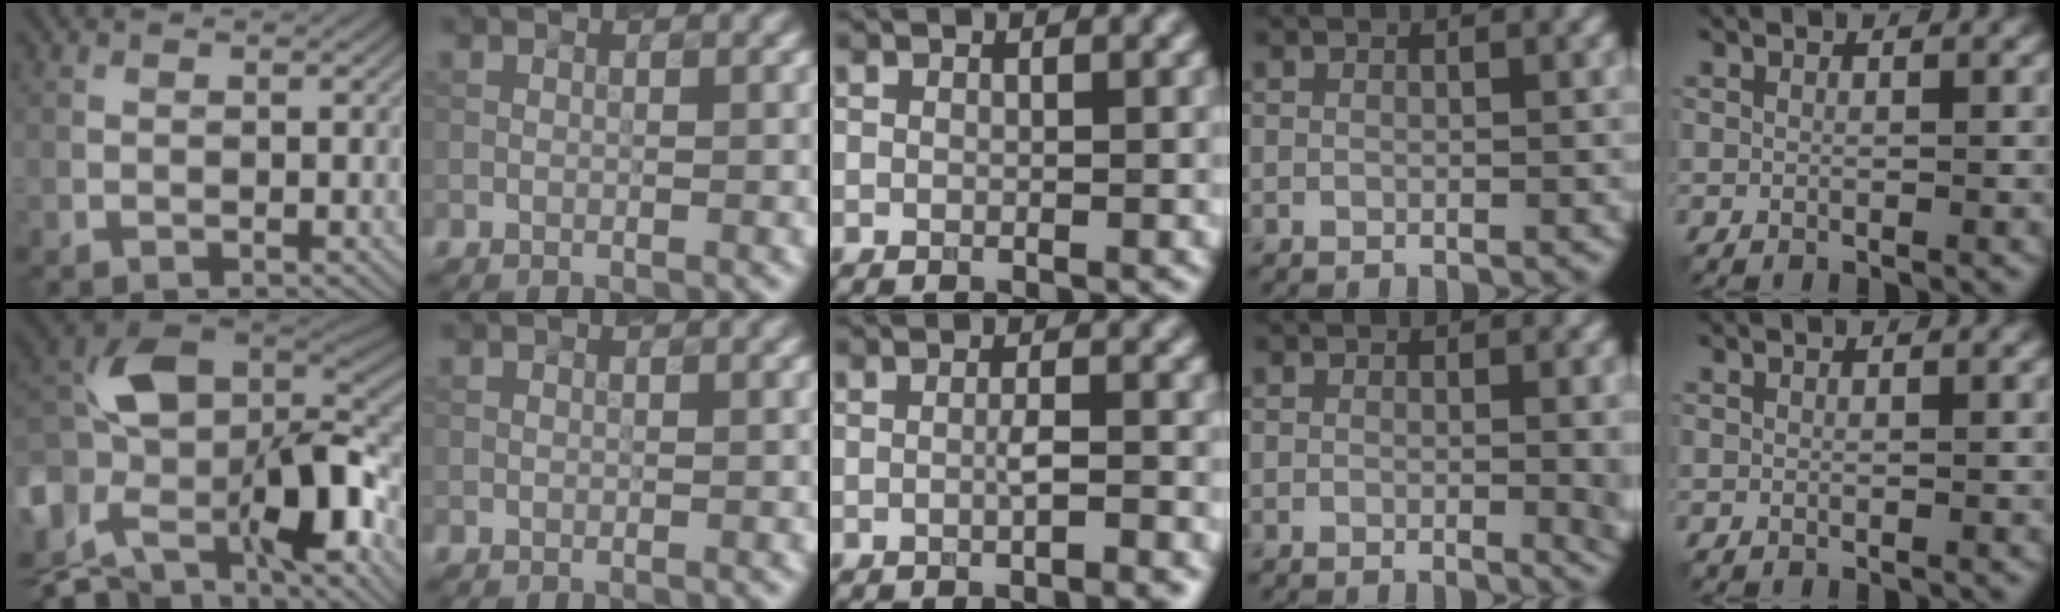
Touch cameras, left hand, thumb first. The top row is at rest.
{"thumb": {"total": 14.7, "force": [-3.0, 7.9, 12.1], "torque": [-0.247, -0.010, -0.062]}, "middle": {"total": 2.2, "force": [-0.8, 0.3, 2.0], "torque": [-0.025, 0.006, -0.018]}, "ring": {"total": 2.0, "force": [0.0, 0.4, 2.0], "torque": [-0.020, -0.005, 0.000]}, "little": {"total": 0.6, "force": [0.4, 0.1, 0.4], "torque": [0.001, 0.004, 0.005]}}